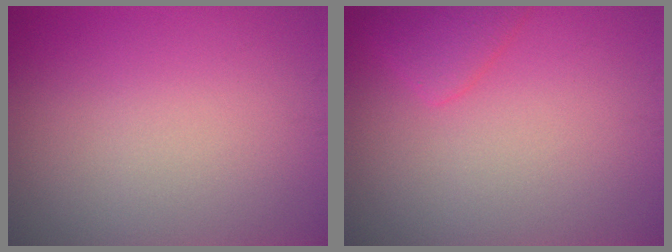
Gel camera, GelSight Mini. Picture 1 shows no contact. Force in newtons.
{"total": 2.0, "press": 1.9, "slide": 0.0}